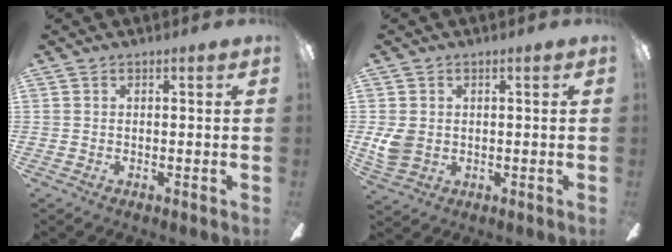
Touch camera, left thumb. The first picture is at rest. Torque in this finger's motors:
{"motor_torque": [-0.22, 0.25, -0.01, -0.02, 0.04]}